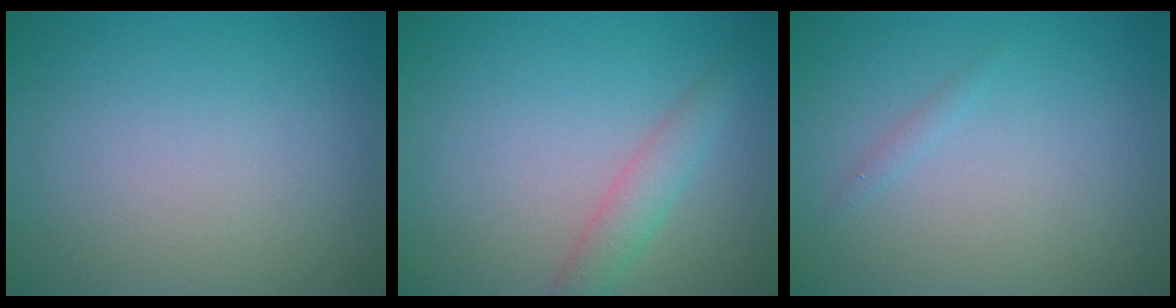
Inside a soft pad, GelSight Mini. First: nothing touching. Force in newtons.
{"total": 2.3, "press": 2.3, "slide": 0.0}
{"total": 0.5, "press": 0.5, "slide": 0.0}